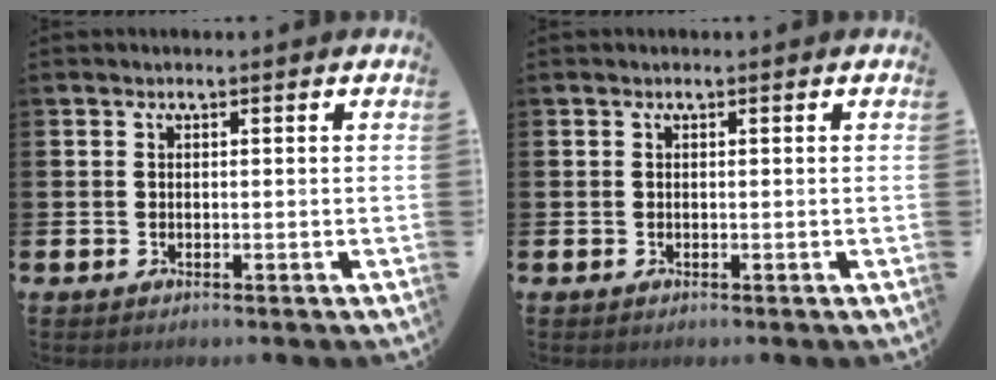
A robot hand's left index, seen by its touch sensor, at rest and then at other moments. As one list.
[{"total": 0.0}]